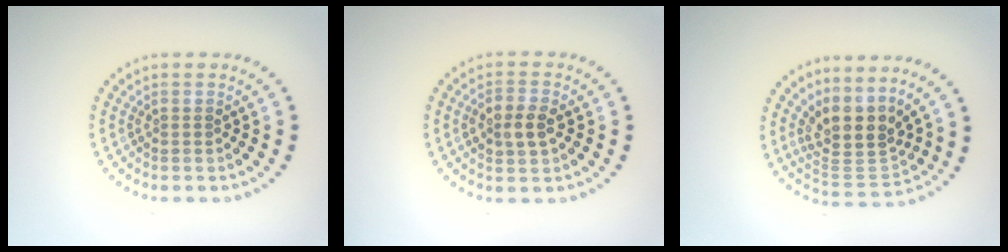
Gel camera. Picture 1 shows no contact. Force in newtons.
{"total": 2.8, "press": 2.8, "slide": 0.1}
{"total": 4.3, "press": 3.4, "slide": 2.6}